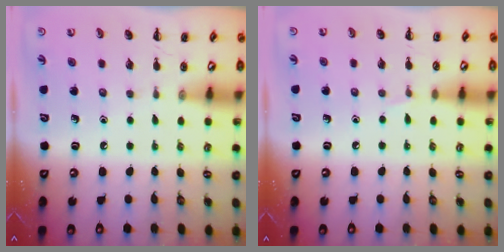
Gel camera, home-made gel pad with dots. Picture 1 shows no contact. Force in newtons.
{"total": 3.5, "press": 3.3, "slide": 1.0}